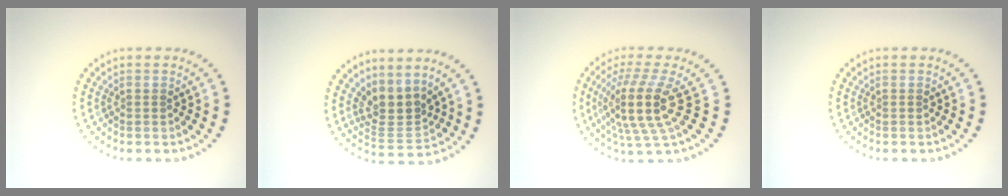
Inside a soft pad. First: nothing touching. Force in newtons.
{"total": 3.2, "press": 2.4, "slide": 2.1}
{"total": 4.9, "press": 3.7, "slide": 3.2}
{"total": 0.0}